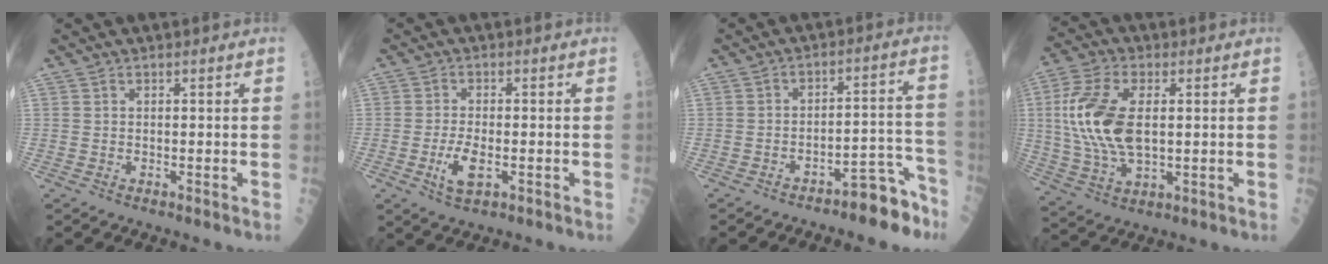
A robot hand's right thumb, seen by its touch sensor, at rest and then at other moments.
{"total": 5.1, "force": [-1.4, 2.1, 4.4], "torque": [-0.081, 0.000, -0.023]}
{"total": 8.4, "force": [-6.1, 2.6, 5.0], "torque": [-0.051, 0.081, -0.086]}
{"total": 15.2, "force": [1.6, 7.7, 13.0], "torque": [-0.279, -0.001, 0.032]}